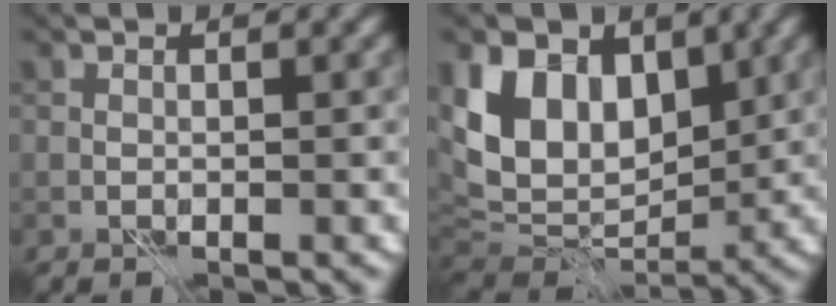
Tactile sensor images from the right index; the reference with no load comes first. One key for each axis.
{"total": 10.6, "fx": 3.5, "fy": 7.6, "fz": 6.6, "tx": -0.132, "ty": 0.007, "tz": 0.063}